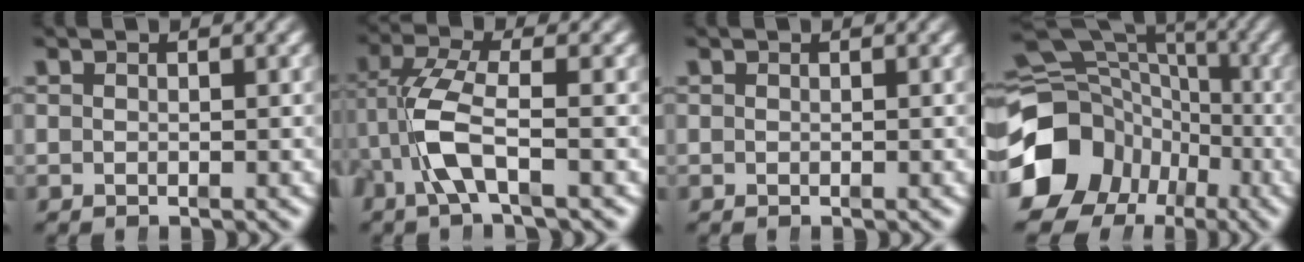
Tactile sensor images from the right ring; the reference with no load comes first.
{"total": 4.7, "force": [-0.6, 1.9, 4.2], "torque": [-0.110, -0.014, -0.005]}
{"total": 0.0}
{"total": 15.0, "force": [-3.1, 12.5, 7.6], "torque": [-0.138, -0.046, -0.042]}